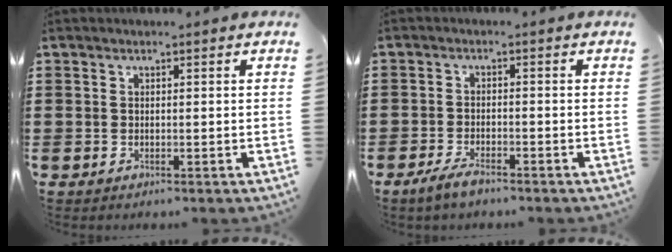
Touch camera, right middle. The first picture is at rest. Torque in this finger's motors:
{"motor_torque": [2.14, 0.00, 0.12, 0.08]}